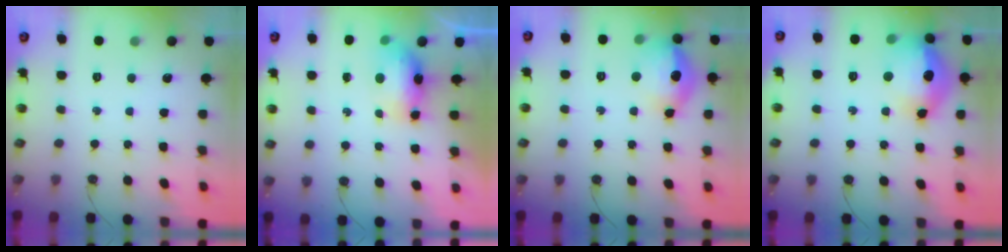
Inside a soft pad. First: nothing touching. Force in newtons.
{"total": 8.2, "press": 8.0, "slide": 1.8}
{"total": 15.2, "press": 15.2, "slide": 1.3}
{"total": 17.8, "press": 17.7, "slide": 1.6}